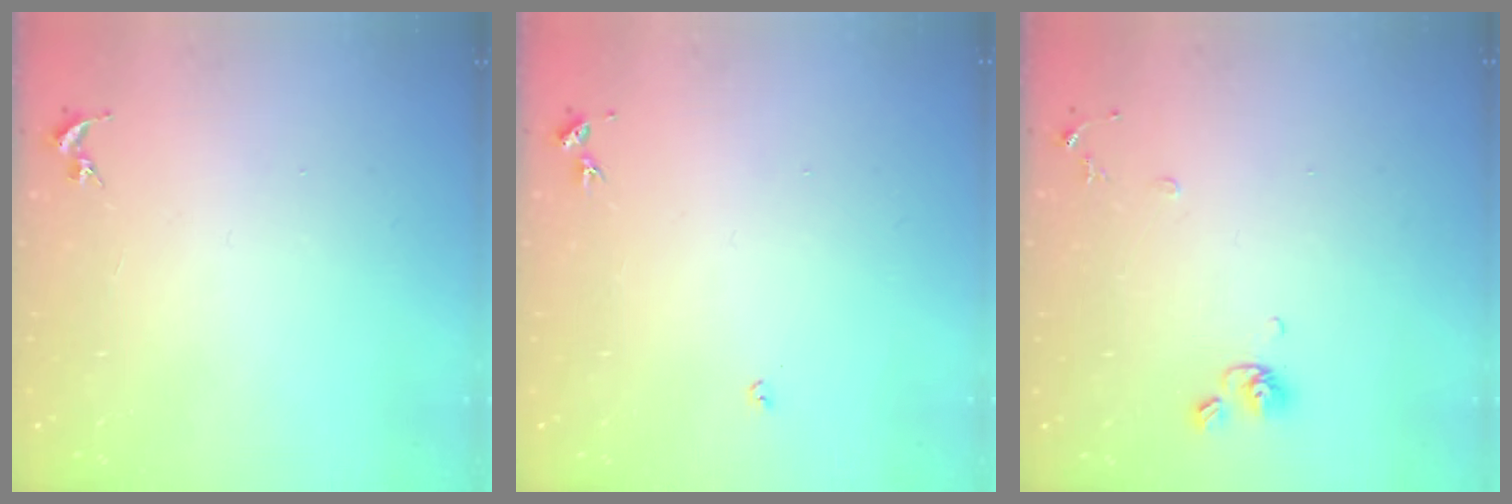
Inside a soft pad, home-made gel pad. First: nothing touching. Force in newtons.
{"total": 2.7, "press": 2.7, "slide": 0.5}
{"total": 7.9, "press": 7.6, "slide": 2.0}